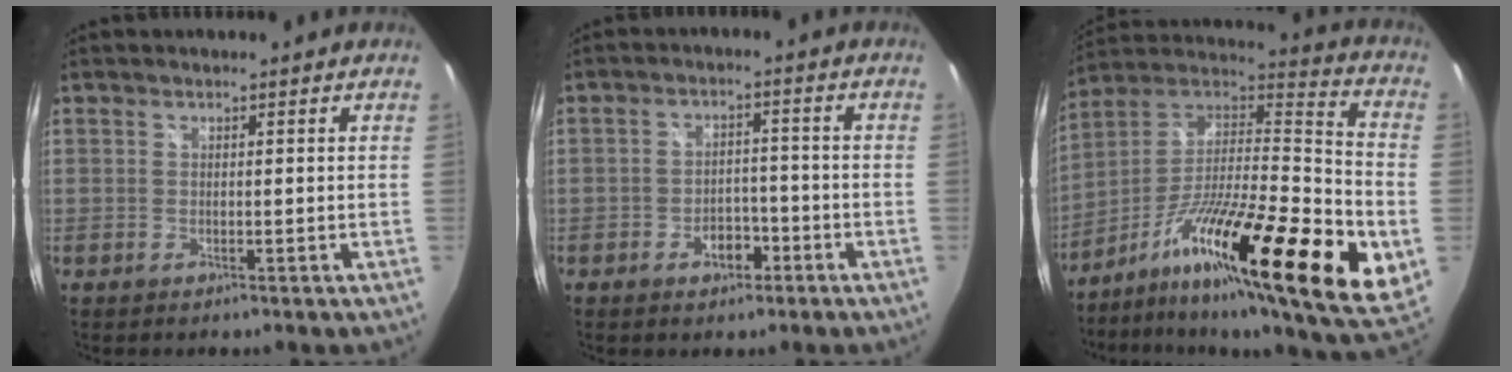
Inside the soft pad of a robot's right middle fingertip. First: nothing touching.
{"total": 4.3, "force": [-2.3, 2.8, 2.2], "torque": [-0.044, 0.008, -0.027]}
{"total": 32.2, "force": [-10.5, 7.4, 29.5], "torque": [-0.454, -0.022, -0.183]}